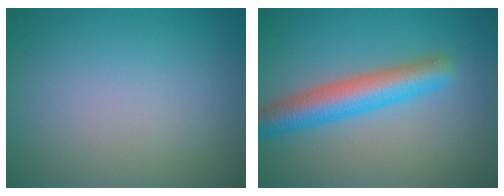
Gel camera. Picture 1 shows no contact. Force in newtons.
{"total": 5.3, "press": 5.3, "slide": 0.1}